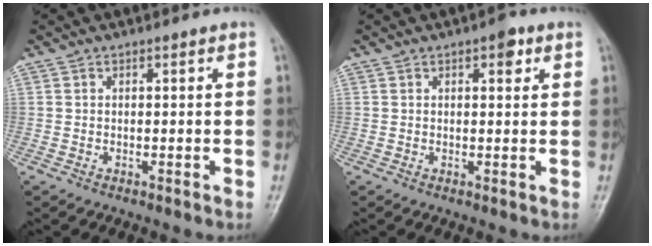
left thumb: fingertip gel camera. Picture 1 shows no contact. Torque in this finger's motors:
{"motor_torque": [0.13, 0.13, 0.06, -0.18, 0.00]}